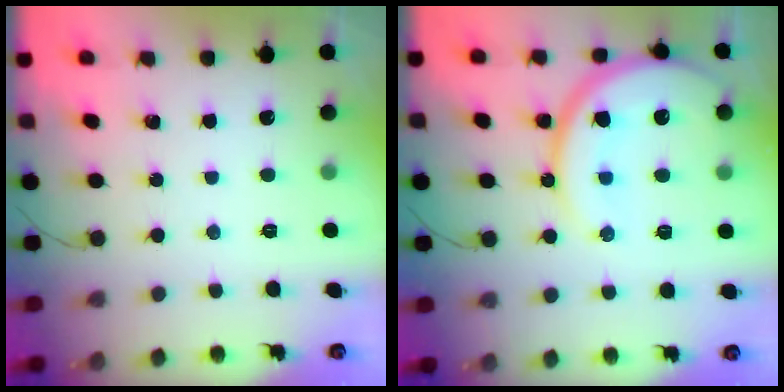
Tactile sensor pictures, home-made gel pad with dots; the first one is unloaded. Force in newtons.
{"total": 15.4, "press": 15.4, "slide": 1.3}